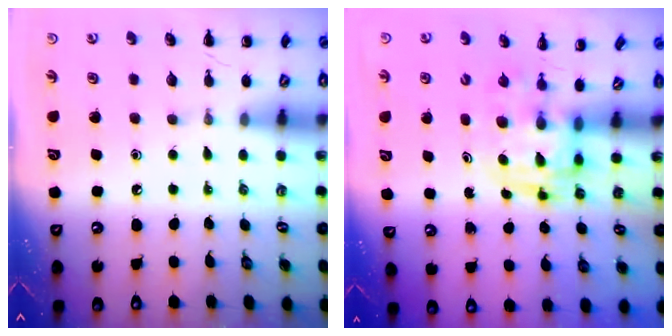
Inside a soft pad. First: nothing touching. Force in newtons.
{"total": 3.0, "press": 2.9, "slide": 0.5}